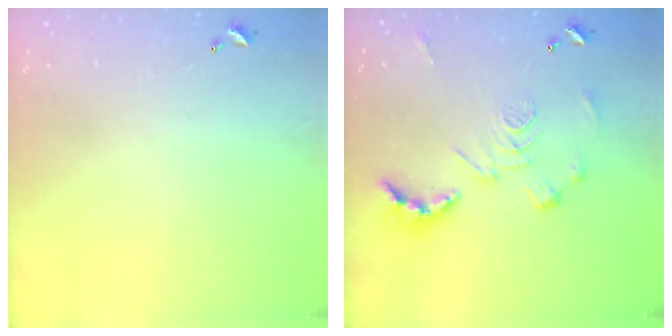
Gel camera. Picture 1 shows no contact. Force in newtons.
{"total": 2.9, "press": 2.3, "slide": 1.7}